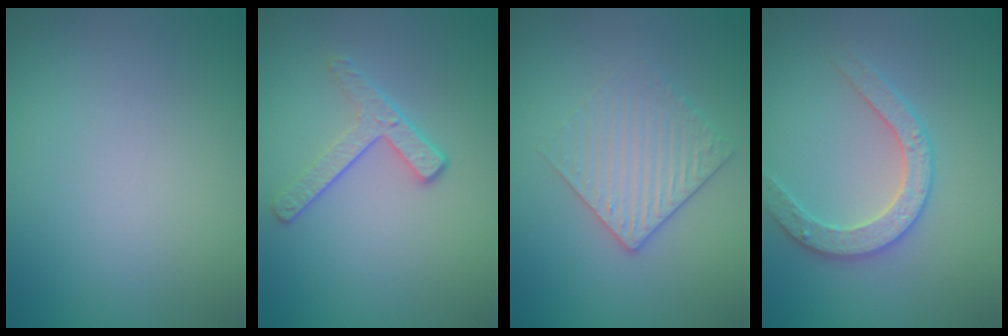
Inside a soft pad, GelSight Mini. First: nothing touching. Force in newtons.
{"total": 2.3, "press": 1.7, "slide": 1.6}
{"total": 2.9, "press": 2.6, "slide": 1.2}
{"total": 3.0, "press": 2.9, "slide": 0.5}